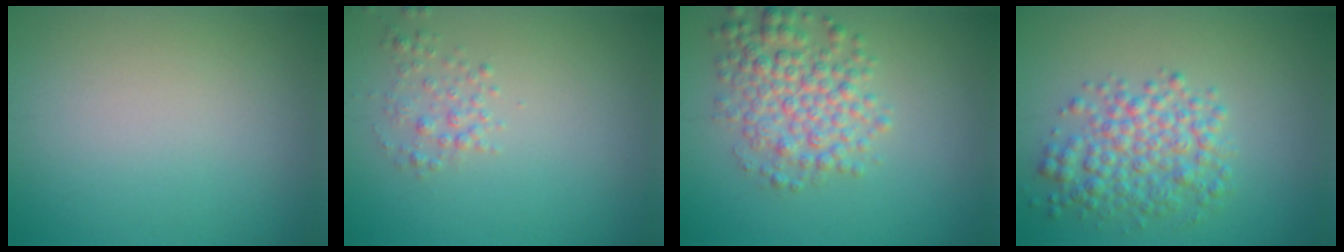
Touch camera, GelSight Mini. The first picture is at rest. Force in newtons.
{"total": 1.6, "press": 1.6, "slide": 0.1}
{"total": 4.8, "press": 4.8, "slide": 0.0}
{"total": 4.5, "press": 4.5, "slide": 0.1}